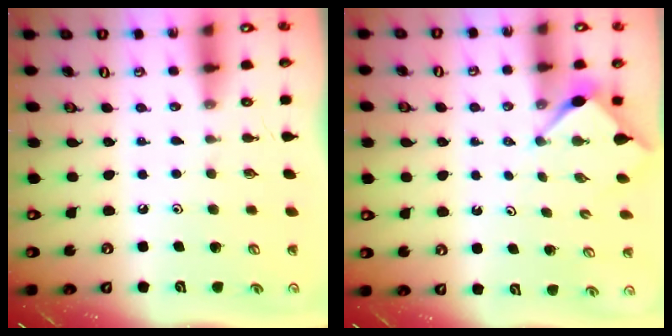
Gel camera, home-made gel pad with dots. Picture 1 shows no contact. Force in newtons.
{"total": 2.9, "press": 2.9, "slide": 0.3}